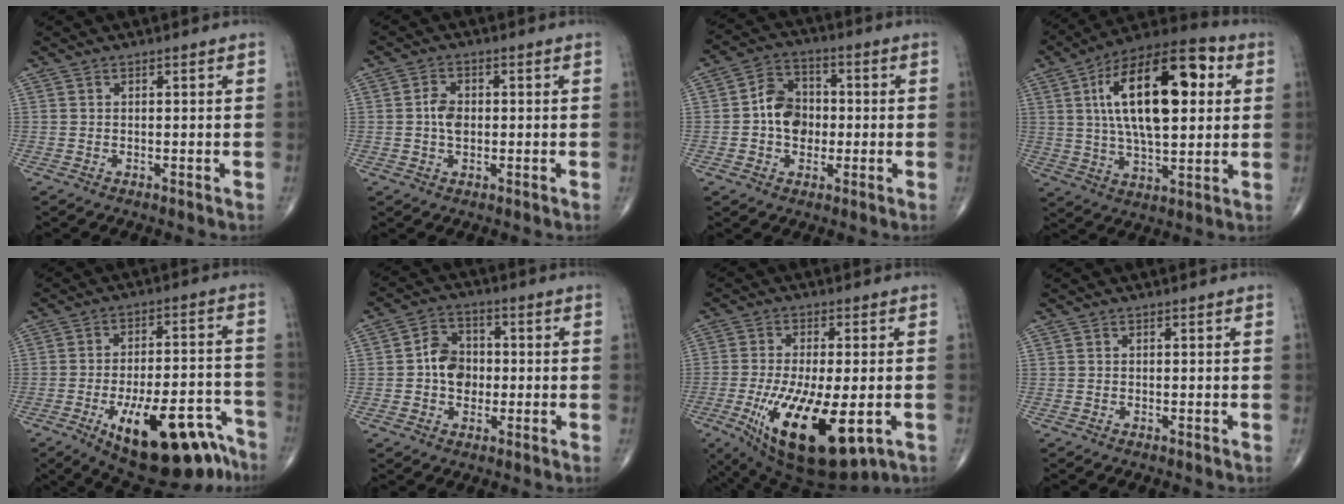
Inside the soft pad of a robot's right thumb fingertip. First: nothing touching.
{"total": 3.8, "force": [0.0, 2.5, 2.8], "torque": [-0.050, 0.006, -0.004]}
{"total": 8.7, "force": [-0.5, 6.8, 5.4], "torque": [-0.063, 0.022, -0.018]}
{"total": 23.6, "force": [5.4, 10.4, 20.5], "torque": [-0.330, 0.008, 0.079]}
{"total": 20.8, "force": [-12.2, 7.9, 14.8], "torque": [-0.167, 0.075, -0.175]}
{"total": 7.4, "force": [-0.4, 5.8, 4.5], "torque": [-0.047, 0.018, -0.015]}
{"total": 18.9, "force": [-5.7, 7.1, 16.5], "torque": [-0.308, -0.025, -0.075]}
{"total": 0.0}